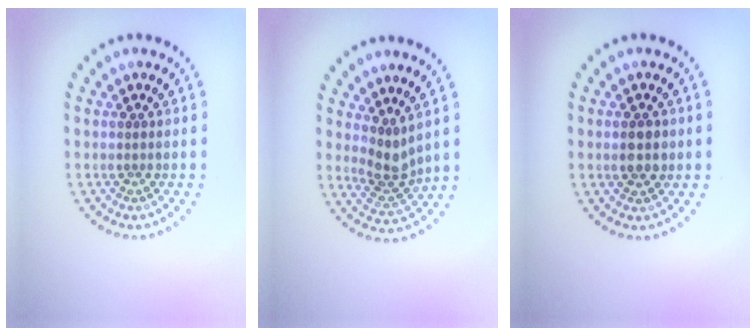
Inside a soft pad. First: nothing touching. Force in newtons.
{"total": 2.7, "press": 2.1, "slide": 1.7}
{"total": 2.0, "press": 2.0, "slide": 0.1}